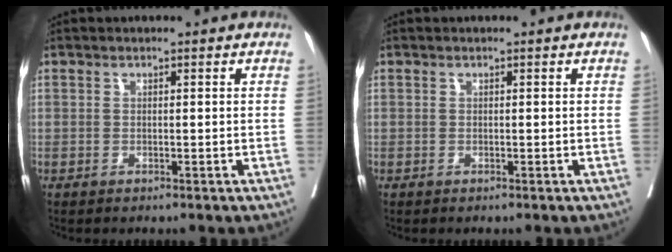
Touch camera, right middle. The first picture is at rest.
{"total": 0.0}